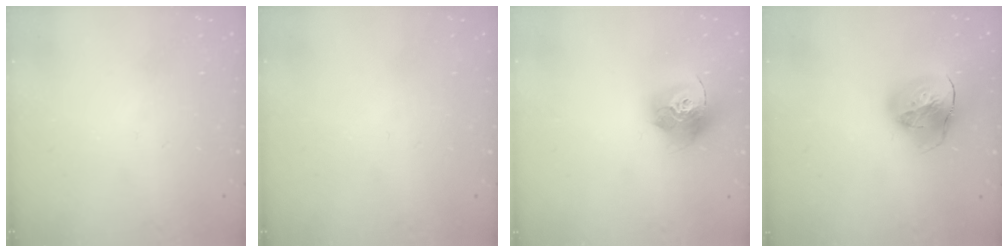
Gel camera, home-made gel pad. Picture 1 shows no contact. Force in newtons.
{"total": 0.0}
{"total": 15.6, "press": 15.5, "slide": 1.5}
{"total": 17.8, "press": 17.7, "slide": 2.1}